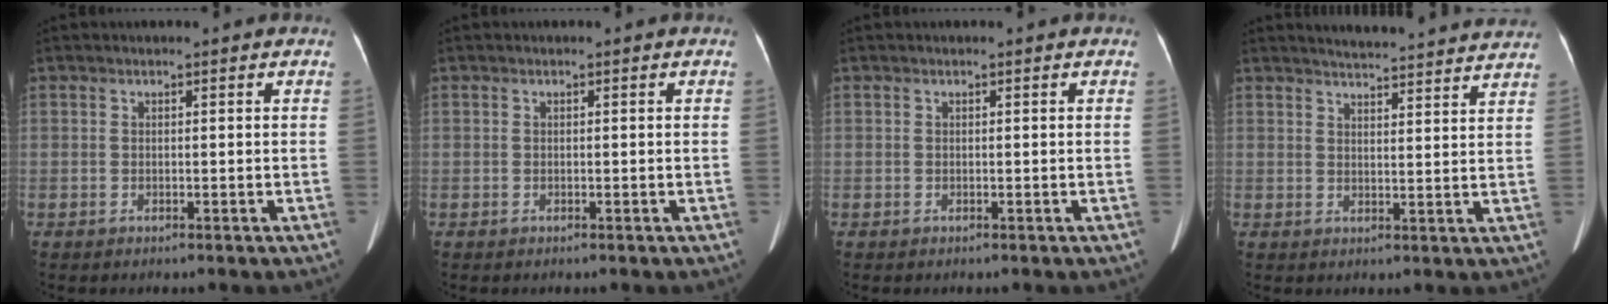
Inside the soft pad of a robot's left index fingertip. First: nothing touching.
{"total": 0.0}
{"total": 0.0}
{"total": 15.9, "force": [15.2, 0.8, 4.6], "torque": [-0.060, -0.006, 0.184]}